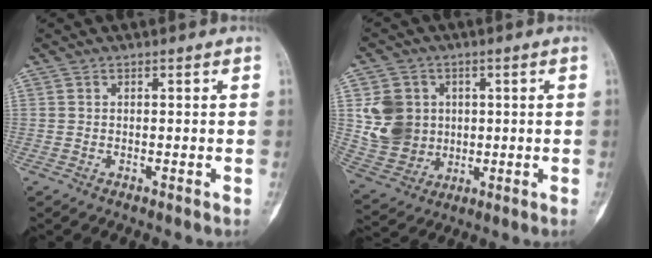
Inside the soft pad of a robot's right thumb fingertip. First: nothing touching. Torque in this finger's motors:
{"motor_torque": [0.38, 0.39, 0.96, 0.44, 0.07]}